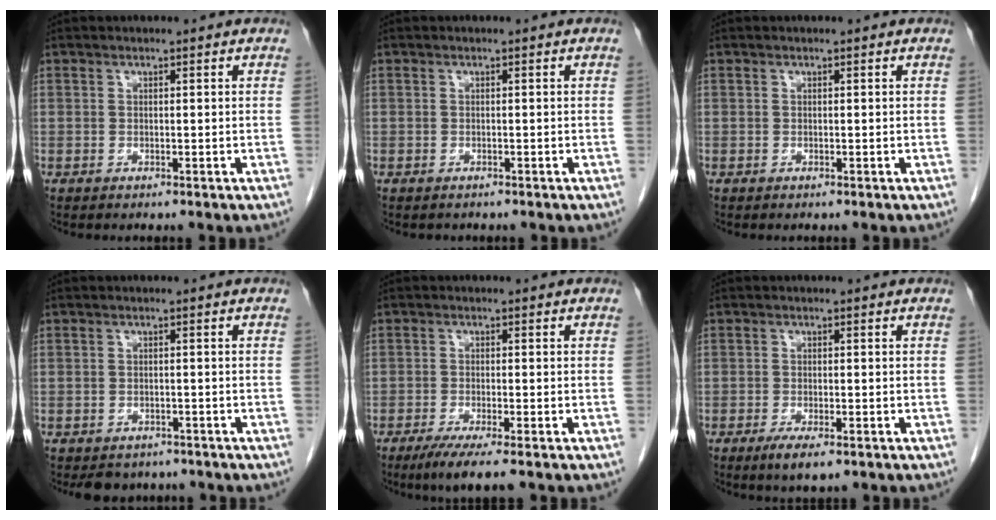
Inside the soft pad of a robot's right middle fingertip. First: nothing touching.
{"total": 0.6, "force": [-0.5, 0.3, 0.0], "torque": [-0.009, 0.001, -0.009]}
{"total": 0.0}
{"total": 4.3, "force": [-3.7, 2.3, 0.5], "torque": [0.001, 0.005, -0.047]}
{"total": 5.4, "force": [-3.8, 0.2, 3.9], "torque": [-0.064, -0.014, -0.063]}
{"total": 1.6, "force": [-1.0, 0.4, 1.2], "torque": [-0.023, -0.003, -0.016]}